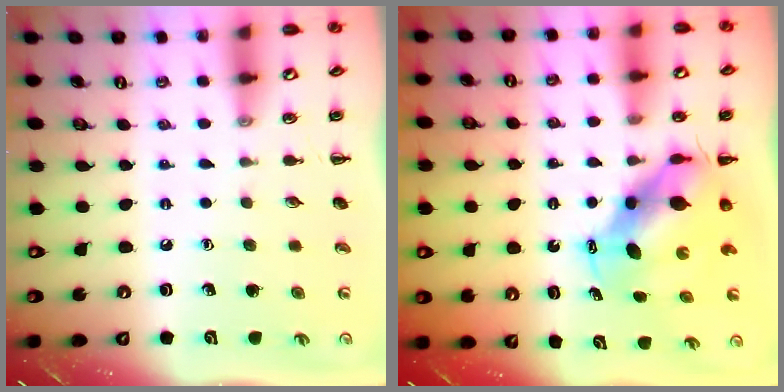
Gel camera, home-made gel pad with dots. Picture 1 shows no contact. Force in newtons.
{"total": 7.6, "press": 7.5, "slide": 1.4}